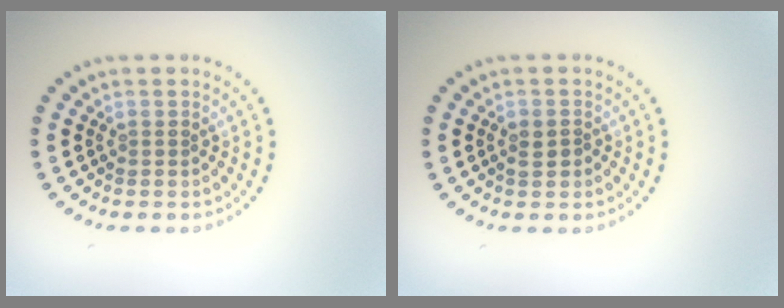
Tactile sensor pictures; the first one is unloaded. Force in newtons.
{"total": 1.5, "press": 1.5, "slide": 0.1}